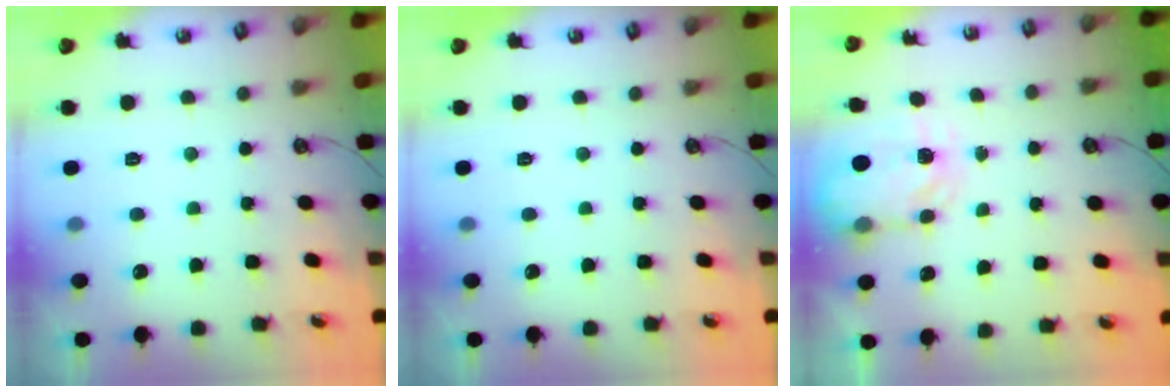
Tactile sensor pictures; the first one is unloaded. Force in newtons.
{"total": 0.0}
{"total": 5.0, "press": 5.0, "slide": 0.3}